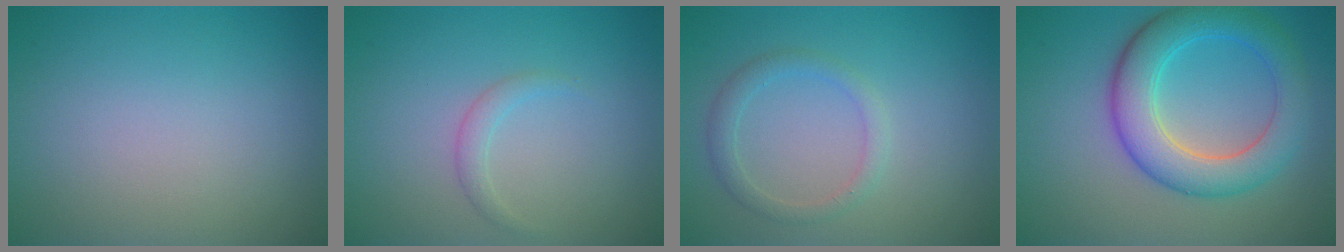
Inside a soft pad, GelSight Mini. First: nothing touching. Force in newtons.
{"total": 1.1, "press": 1.1, "slide": 0.1}
{"total": 1.8, "press": 1.8, "slide": 0.2}
{"total": 6.6, "press": 6.6, "slide": 0.1}